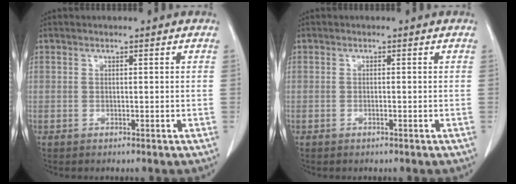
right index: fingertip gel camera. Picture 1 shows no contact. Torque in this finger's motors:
{"motor_torque": [-0.07, 0.06, -0.03, -0.01]}